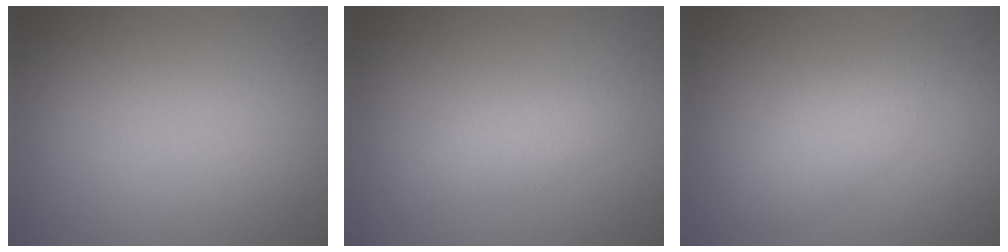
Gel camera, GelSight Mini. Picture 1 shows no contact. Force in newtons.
{"total": 1.6, "press": 1.6, "slide": 0.0}
{"total": 2.7, "press": 2.7, "slide": 0.2}